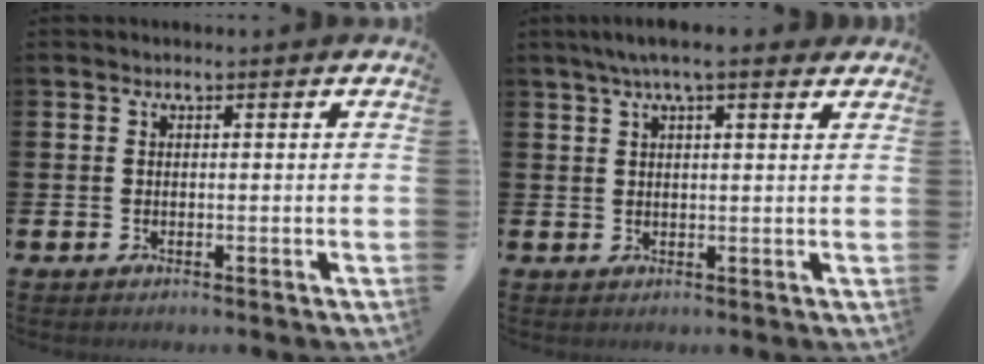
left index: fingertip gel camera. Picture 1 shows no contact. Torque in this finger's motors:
{"motor_torque": [0.98, -1.16, 0.17, 0.21]}